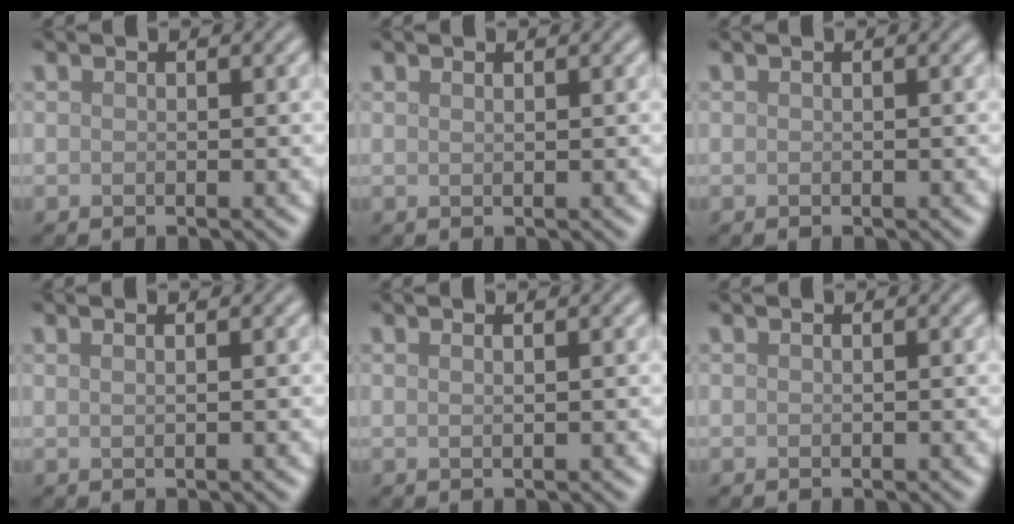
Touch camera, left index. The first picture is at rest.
{"total": 0.7, "force": [0.5, 0.2, 0.4], "torque": [-0.003, -0.002, 0.004]}
{"total": 0.0}
{"total": 2.0, "force": [1.0, 1.0, 1.4], "torque": [-0.004, 0.002, -0.009]}
{"total": 1.7, "force": [0.9, 0.8, 1.2], "torque": [-0.003, -0.002, -0.006]}
{"total": 0.0}